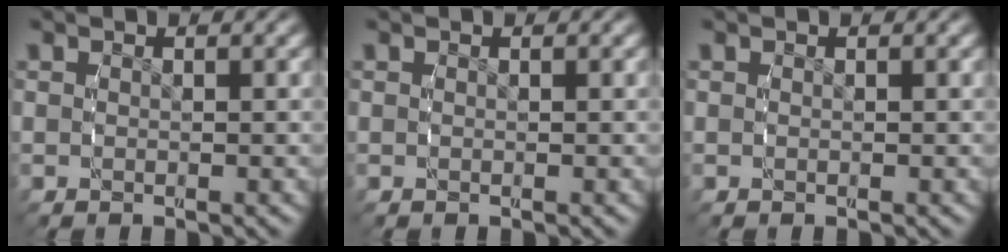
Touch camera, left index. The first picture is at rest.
{"total": 0.0}
{"total": 0.0}